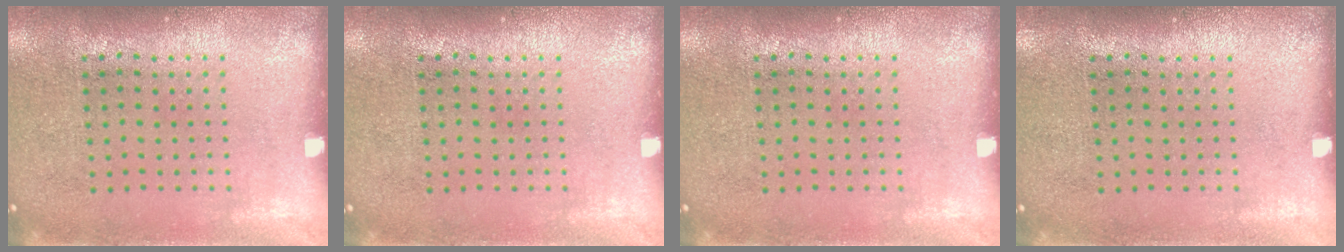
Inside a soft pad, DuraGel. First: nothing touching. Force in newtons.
{"total": 0.0}
{"total": 0.0}
{"total": 0.0}